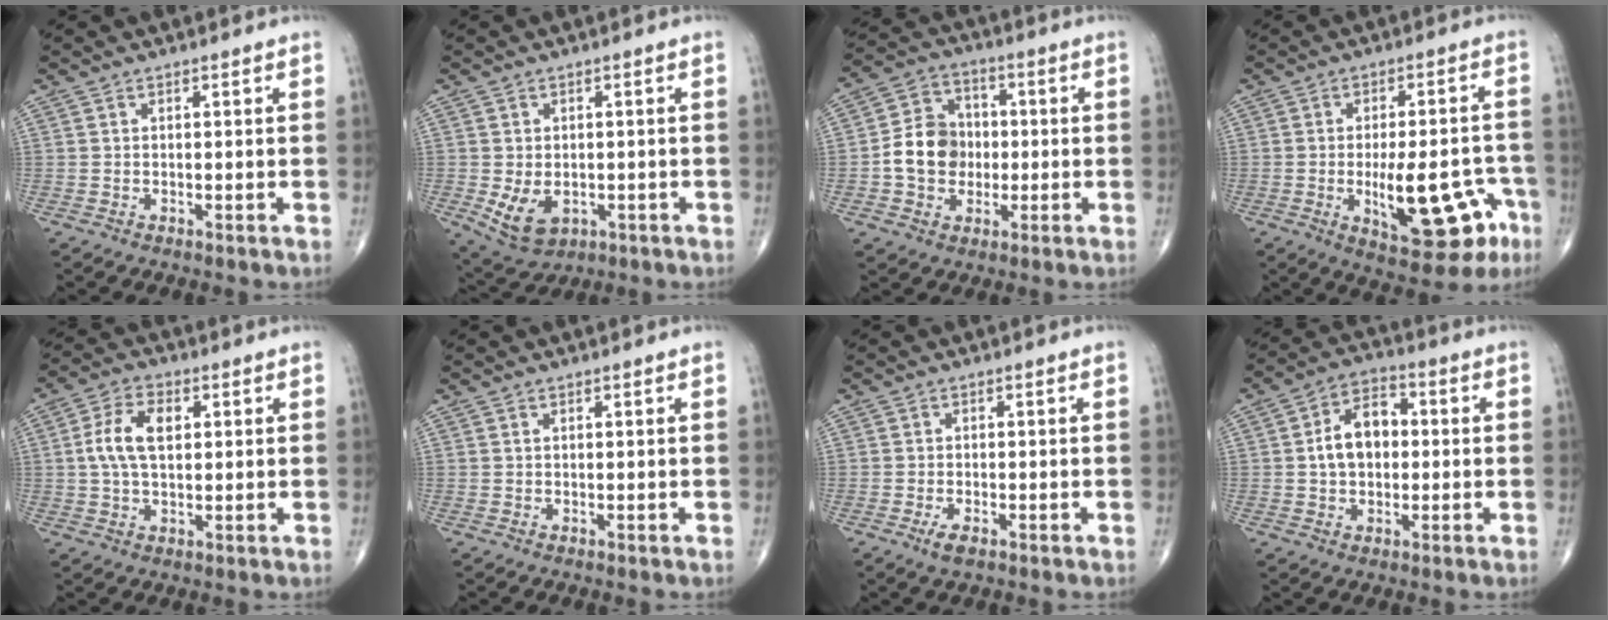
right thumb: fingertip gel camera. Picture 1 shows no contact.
{"total": 6.9, "force": [-1.5, 4.8, 4.8], "torque": [-0.076, -0.005, -0.009]}
{"total": 10.5, "force": [-1.1, 8.8, 5.7], "torque": [-0.073, 0.026, -0.027]}
{"total": 16.6, "force": [-5.5, 6.7, 14.1], "torque": [-0.175, 0.023, -0.062]}
{"total": 8.2, "force": [1.4, 4.6, 6.6], "torque": [-0.128, 0.011, 0.024]}
{"total": 0.0}
{"total": 2.4, "force": [-1.3, 0.9, 1.8], "torque": [-0.037, -0.001, -0.024]}
{"total": 9.1, "force": [0.3, 6.2, 6.7], "torque": [-0.097, 0.023, -0.002]}